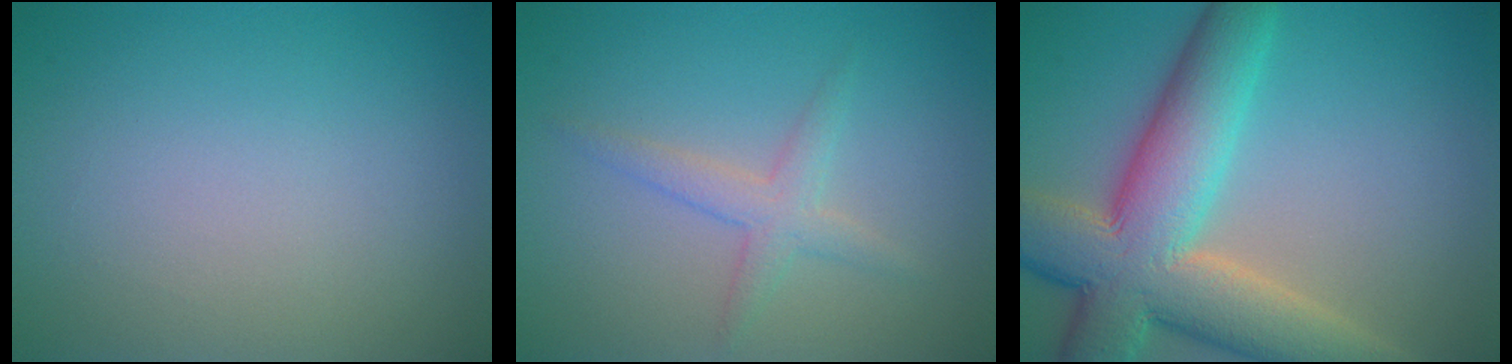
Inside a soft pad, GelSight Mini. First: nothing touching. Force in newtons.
{"total": 2.2, "press": 2.2, "slide": 0.1}
{"total": 11.5, "press": 11.5, "slide": 0.7}